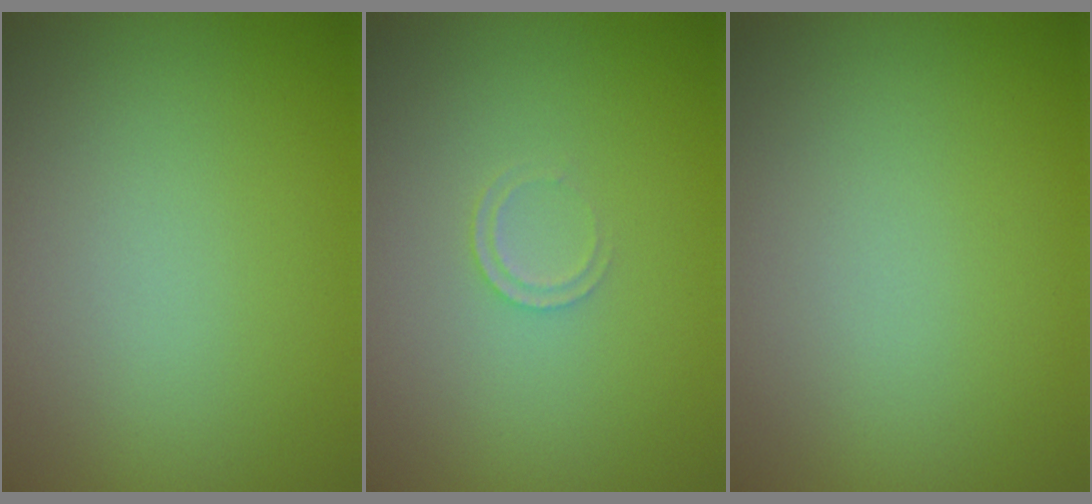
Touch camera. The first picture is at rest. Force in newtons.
{"total": 0.9, "press": 0.9, "slide": 0.1}
{"total": 0.0}